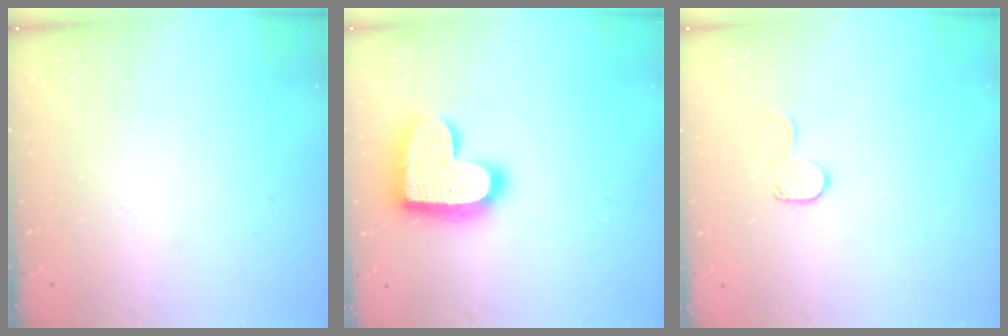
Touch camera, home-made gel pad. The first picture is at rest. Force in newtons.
{"total": 18.7, "press": 18.7, "slide": 1.2}
{"total": 8.4, "press": 8.4, "slide": 0.5}